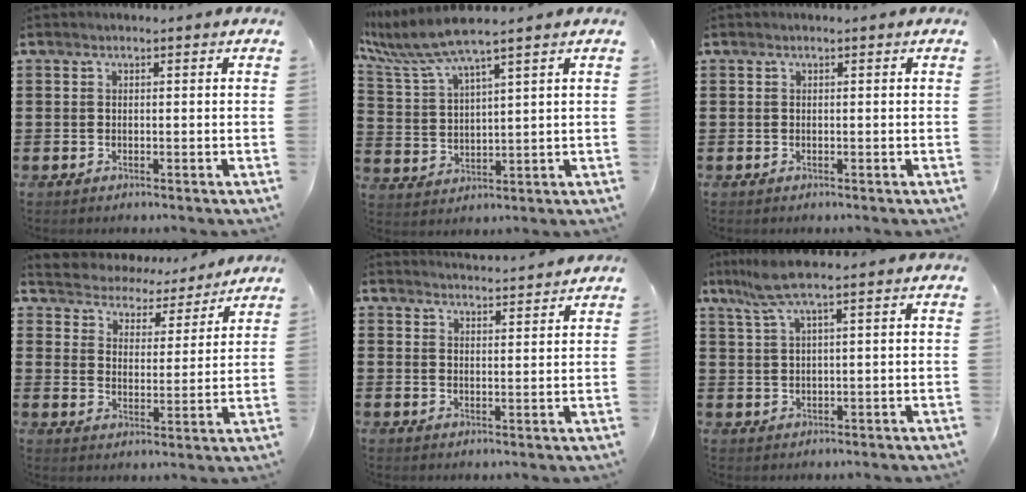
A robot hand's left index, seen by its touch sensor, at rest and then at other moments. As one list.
[{"total": 7.5, "force": [6.2, 0.2, 4.2], "torque": [-0.110, -0.024, 0.106]}, {"total": 0.0}, {"total": 4.1, "force": [4.0, 0.6, -0.7], "torque": [-0.015, -0.033, 0.065]}, {"total": 3.0, "force": [3.0, -0.2, 0.0], "torque": [-0.010, -0.015, 0.055]}, {"total": 5.1, "force": [3.0, 0.2, 4.1], "torque": [-0.094, 0.003, 0.052]}]